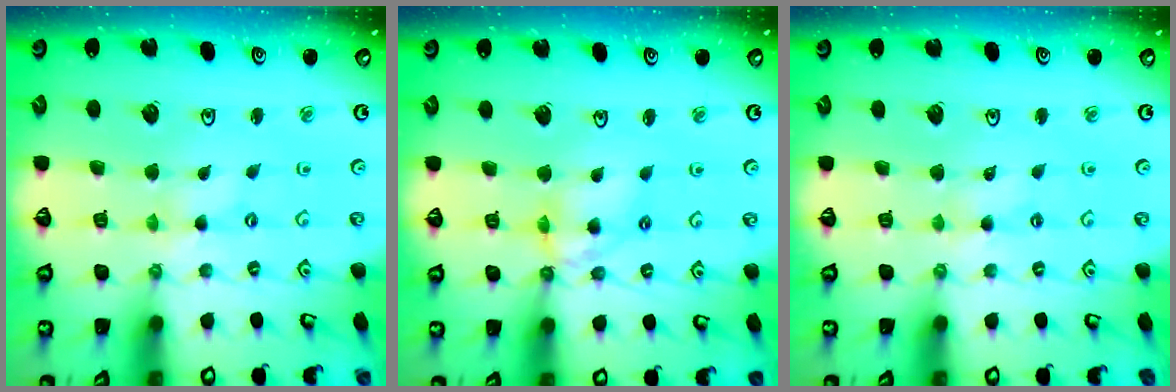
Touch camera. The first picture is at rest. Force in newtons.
{"total": 9.8, "press": 9.8, "slide": 0.8}
{"total": 1.7, "press": 1.6, "slide": 0.4}